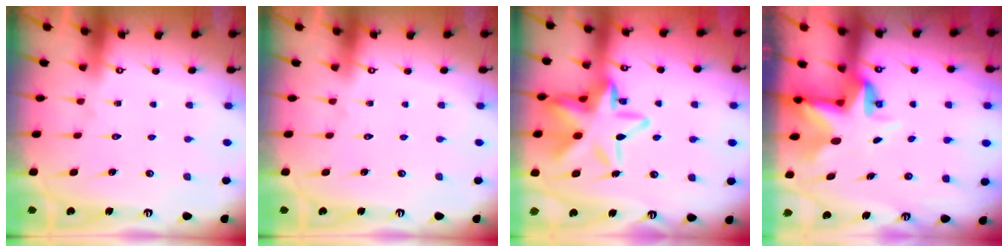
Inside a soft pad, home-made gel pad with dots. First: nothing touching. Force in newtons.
{"total": 0.0}
{"total": 19.2, "press": 19.1, "slide": 1.5}
{"total": 5.1, "press": 5.1, "slide": 0.3}